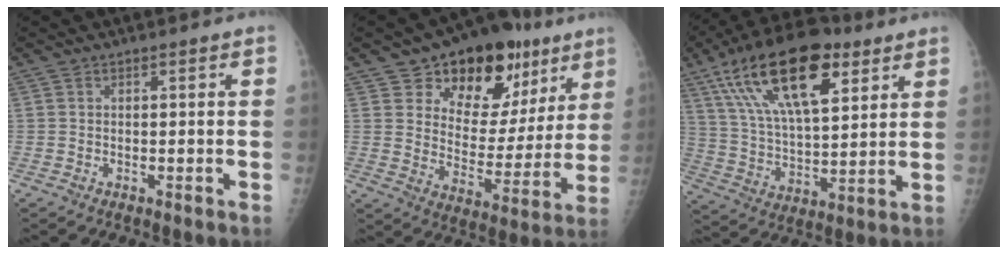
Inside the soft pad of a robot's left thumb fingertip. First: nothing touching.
{"total": 20.2, "force": [11.1, 12.2, 11.7], "torque": [-0.105, -0.041, 0.167]}
{"total": 22.9, "force": [11.4, 9.7, 17.3], "torque": [-0.290, -0.020, 0.202]}